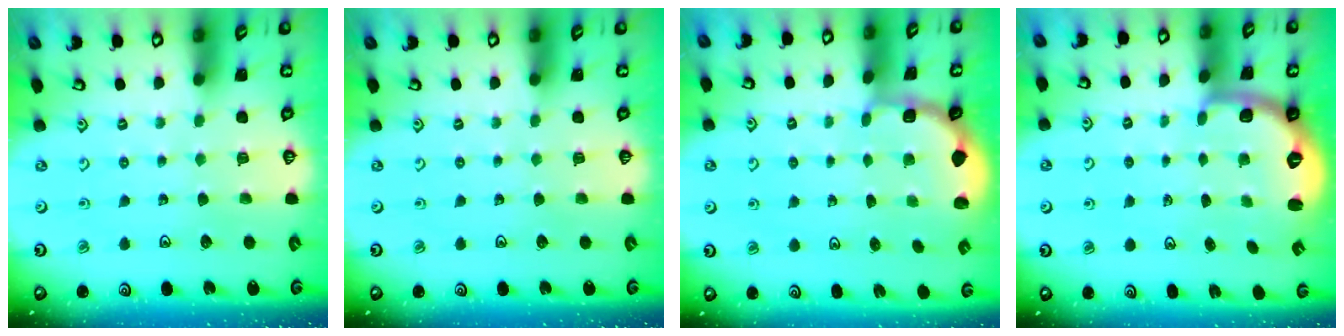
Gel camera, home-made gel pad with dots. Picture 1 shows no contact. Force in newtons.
{"total": 0.0}
{"total": 1.8, "press": 1.7, "slide": 0.7}
{"total": 2.7, "press": 1.7, "slide": 2.1}